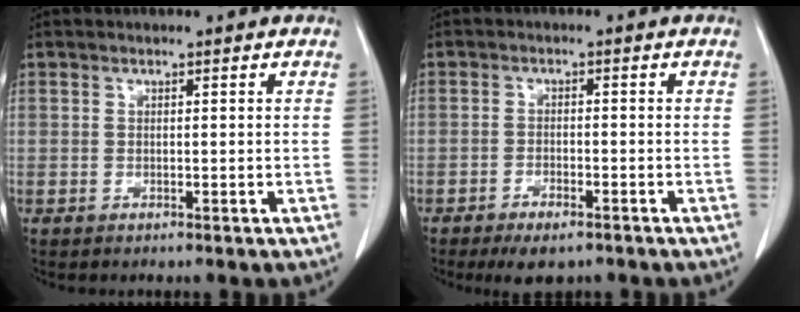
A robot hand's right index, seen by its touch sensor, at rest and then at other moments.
{"total": 5.0, "force": [-3.6, 1.8, 3.0], "torque": [-0.046, -0.004, -0.053]}